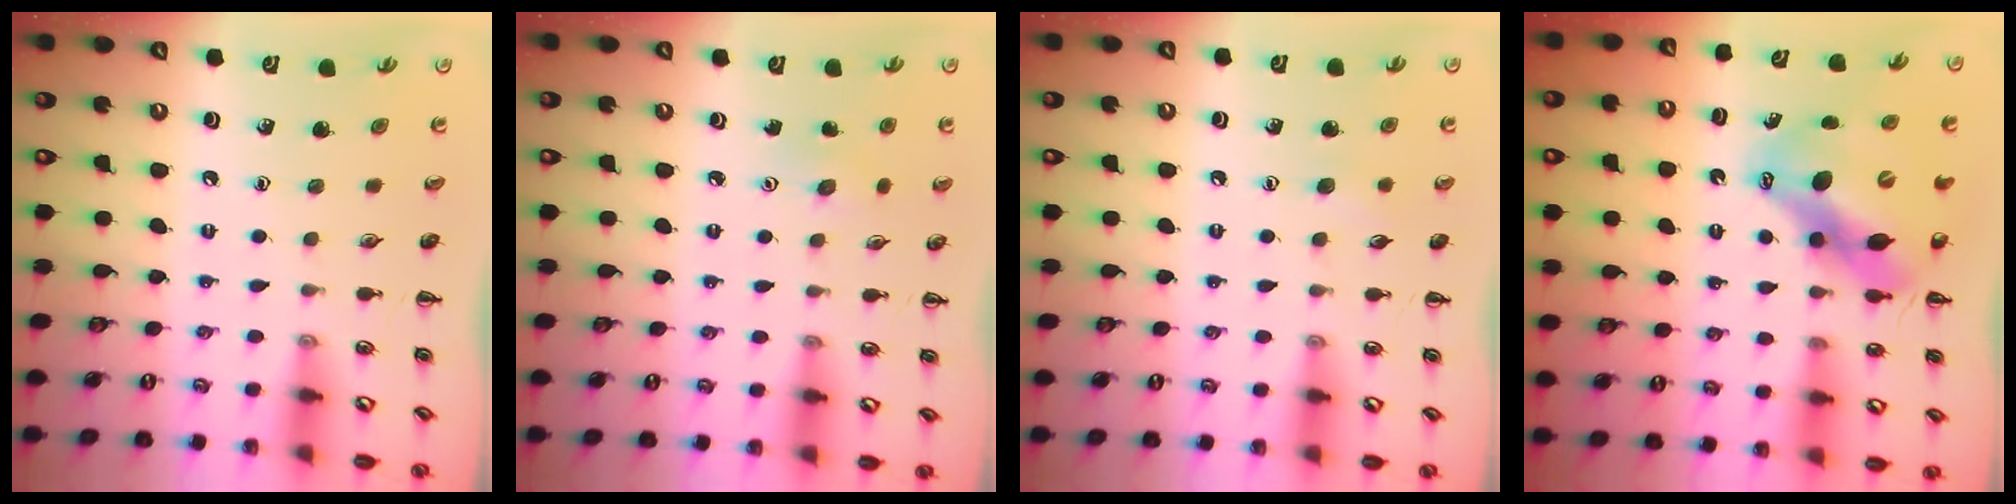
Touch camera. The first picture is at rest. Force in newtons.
{"total": 3.5, "press": 3.4, "slide": 0.9}
{"total": 4.8, "press": 4.7, "slide": 1.2}
{"total": 13.5, "press": 13.1, "slide": 3.5}